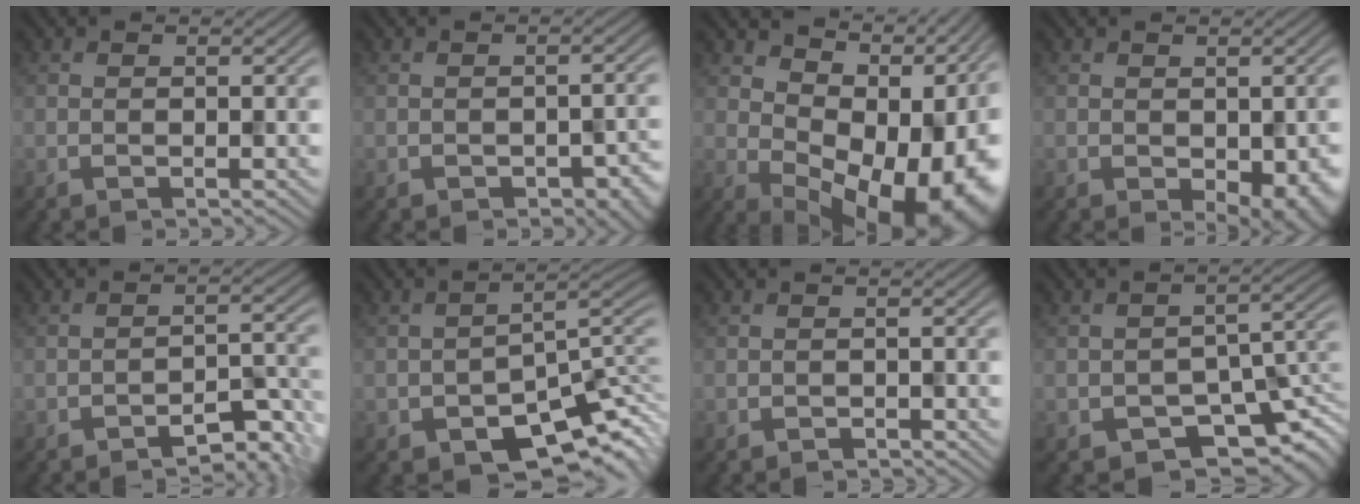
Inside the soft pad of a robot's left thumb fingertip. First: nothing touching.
{"total": 3.9, "force": [-2.4, 1.6, 2.7], "torque": [-0.023, -0.010, -0.010]}
{"total": 14.6, "force": [1.9, 9.6, 10.8], "torque": [-0.110, -0.017, 0.078]}
{"total": 4.7, "force": [-2.1, 2.5, 3.4], "torque": [-0.040, -0.027, 0.001]}
{"total": 4.9, "force": [-4.5, 0.1, 2.0], "torque": [-0.032, 0.018, -0.058]}
{"total": 8.6, "force": [-5.7, 3.9, 5.1], "torque": [-0.078, -0.024, -0.084]}
{"total": 1.3, "force": [-0.9, -0.2, -0.9], "torque": [0.023, 0.002, -0.015]}
{"total": 7.4, "force": [-5.1, 4.1, 3.6], "torque": [-0.037, -0.027, -0.070]}